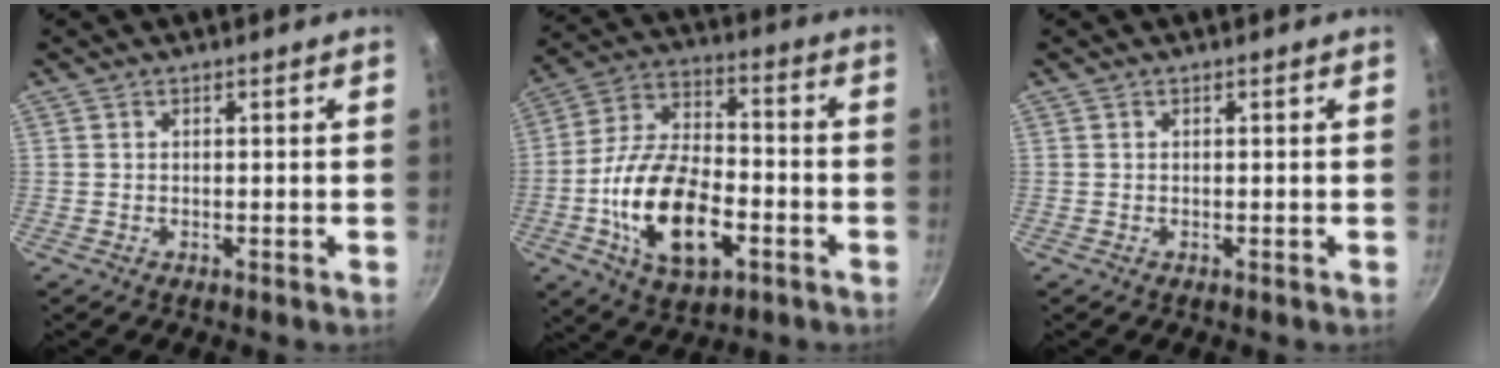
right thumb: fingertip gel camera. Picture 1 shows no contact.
{"total": 19.1, "force": [-5.8, 10.3, 15.0], "torque": [-0.261, 0.031, -0.104]}
{"total": 0.0}